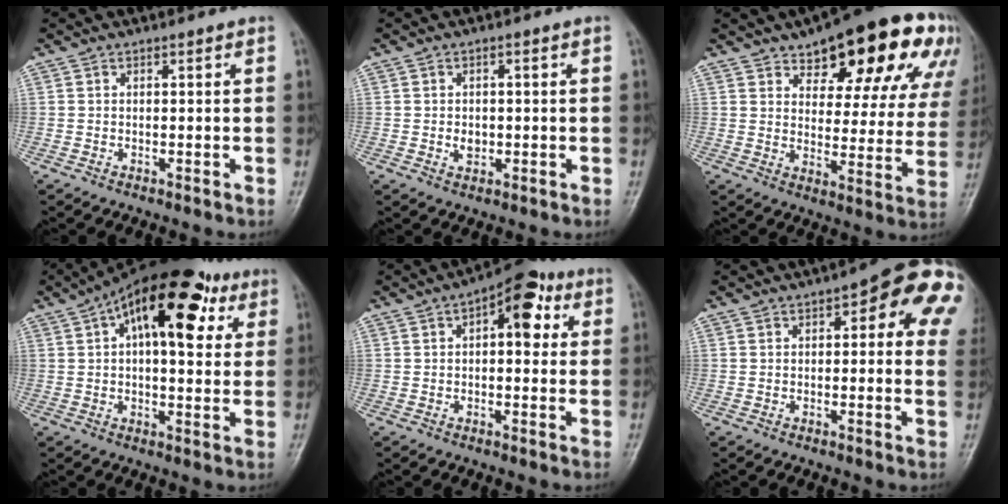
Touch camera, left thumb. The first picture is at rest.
{"total": 2.3, "force": [-0.4, 1.8, 1.3], "torque": [-0.012, 0.003, -0.004]}
{"total": 22.7, "force": [13.4, 9.2, 15.8], "torque": [-0.172, -0.029, 0.174]}
{"total": 19.1, "force": [7.4, 9.3, 15.0], "torque": [-0.198, 0.017, 0.103]}
{"total": 9.1, "force": [2.8, 4.7, 7.2], "torque": [-0.065, 0.013, 0.026]}
{"total": 14.5, "force": [4.5, 5.5, 12.7], "torque": [-0.109, 0.006, 0.036]}